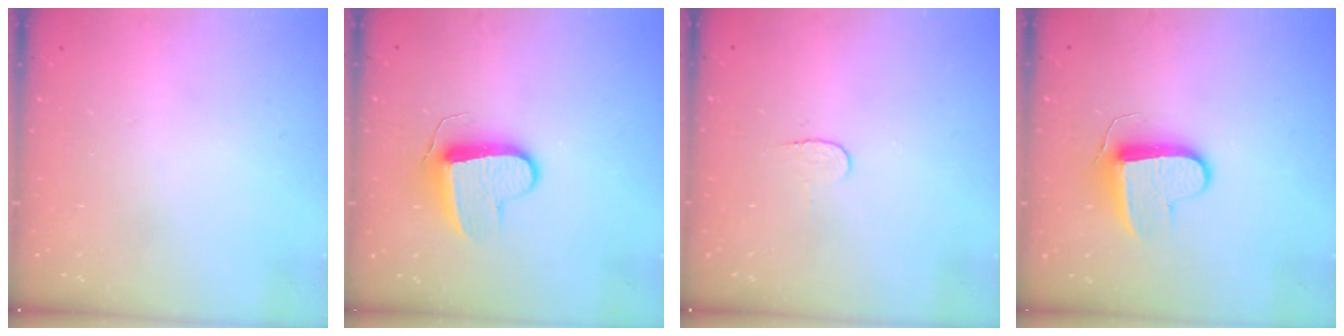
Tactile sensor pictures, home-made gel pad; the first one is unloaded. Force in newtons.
{"total": 9.3, "press": 9.3, "slide": 0.5}
{"total": 3.7, "press": 3.7, "slide": 0.3}
{"total": 9.6, "press": 9.6, "slide": 0.2}